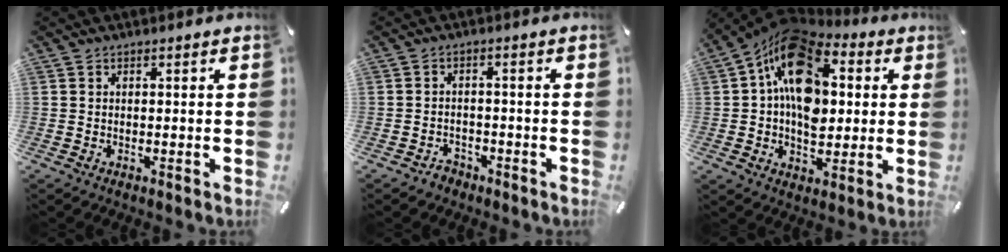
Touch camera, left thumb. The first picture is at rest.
{"total": 2.6, "force": [-1.8, 1.8, 0.5], "torque": [-0.008, 0.011, -0.039]}
{"total": 19.0, "force": [3.1, 13.1, 13.4], "torque": [-0.235, -0.007, 0.054]}